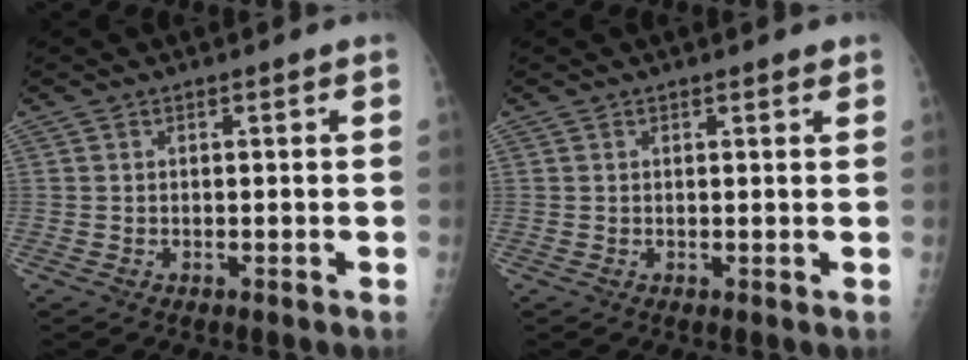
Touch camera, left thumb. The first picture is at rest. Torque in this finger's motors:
{"motor_torque": [-0.19, -0.02, -0.12, 0.00, 0.03]}